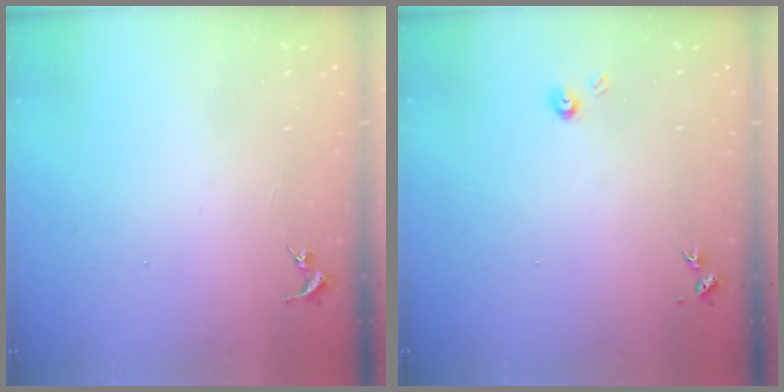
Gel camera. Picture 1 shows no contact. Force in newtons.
{"total": 3.5, "press": 3.5, "slide": 0.4}